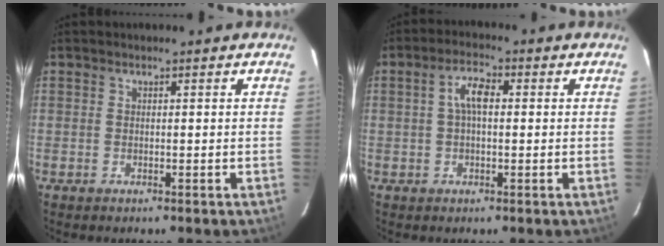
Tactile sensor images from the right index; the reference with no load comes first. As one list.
[{"total": 4.5, "force": [0.5, 1.9, 4.0], "torque": [-0.078, 0.015, 0.008]}]